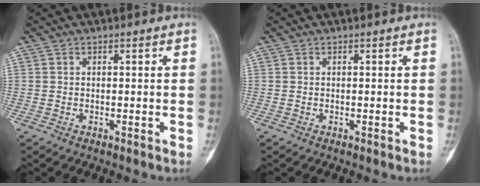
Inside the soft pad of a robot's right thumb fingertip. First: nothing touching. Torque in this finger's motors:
{"motor_torque": [0.05, -0.02, -0.05, -0.04, 0.01]}